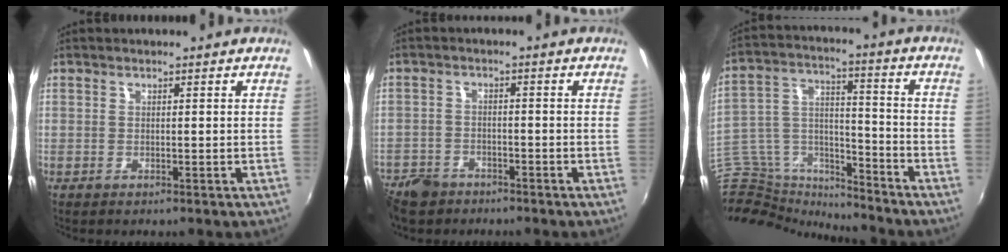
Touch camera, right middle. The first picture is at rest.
{"total": 8.8, "force": [-6.3, 5.4, 2.8], "torque": [-0.091, 0.001, -0.110]}
{"total": 20.6, "force": [-17.6, 6.2, 8.7], "torque": [-0.195, -0.005, -0.306]}